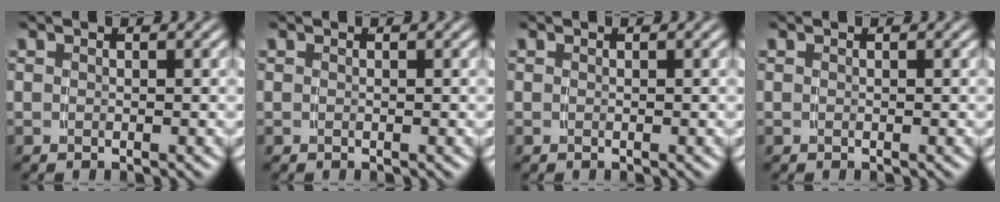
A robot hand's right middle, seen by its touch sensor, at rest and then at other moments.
{"total": 0.0}
{"total": 0.0}
{"total": 0.0}